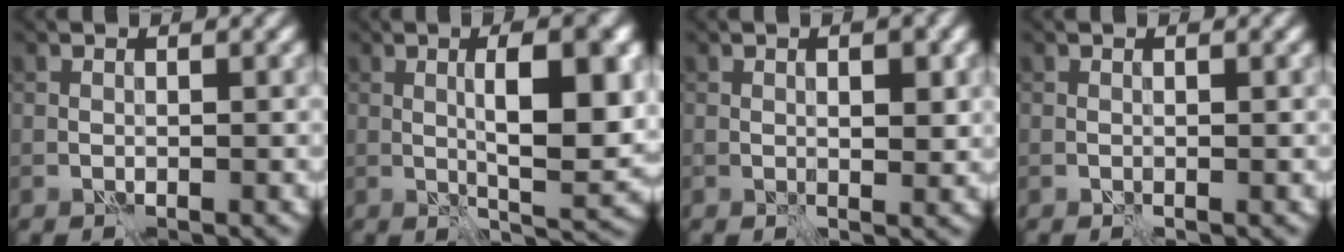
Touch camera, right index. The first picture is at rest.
{"total": 7.8, "force": [0.9, 2.0, 7.5], "torque": [-0.111, 0.000, 0.016]}
{"total": 2.5, "force": [0.5, 0.9, 2.2], "torque": [-0.030, -0.002, 0.009]}
{"total": 0.0}